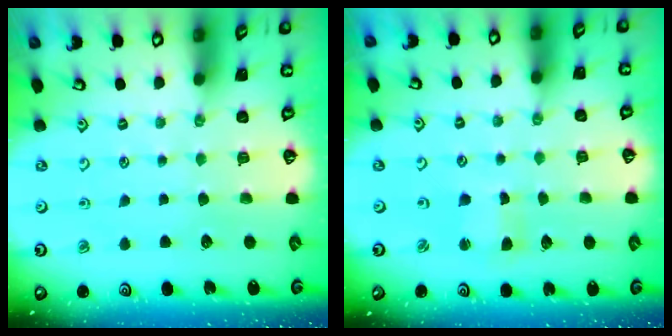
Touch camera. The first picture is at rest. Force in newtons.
{"total": 2.1, "press": 2.1, "slide": 0.3}